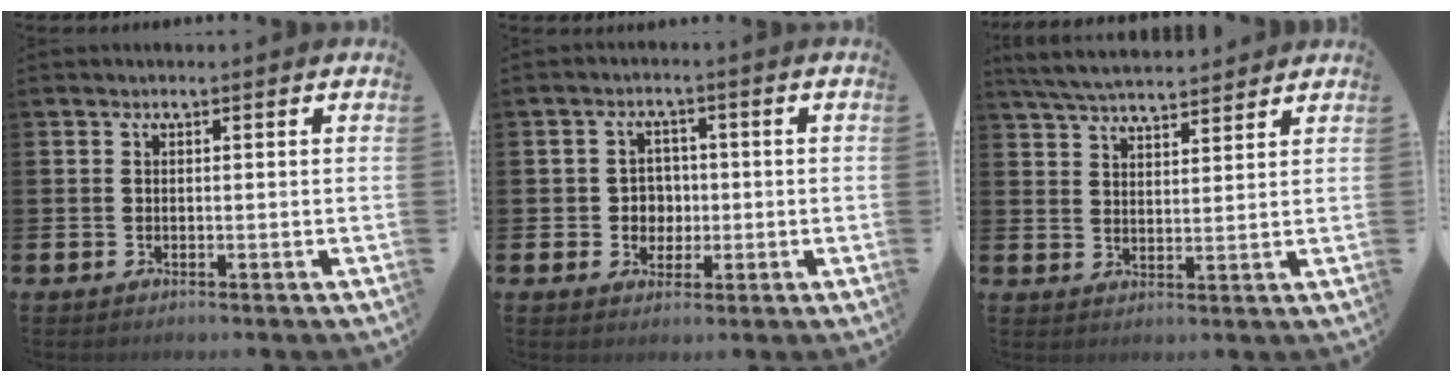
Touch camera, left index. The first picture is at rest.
{"total": 3.3, "force": [0.1, 3.2, 0.9], "torque": [-0.008, 0.000, -0.009]}
{"total": 5.5, "force": [5.3, 0.6, 1.0], "torque": [-0.038, -0.025, 0.097]}